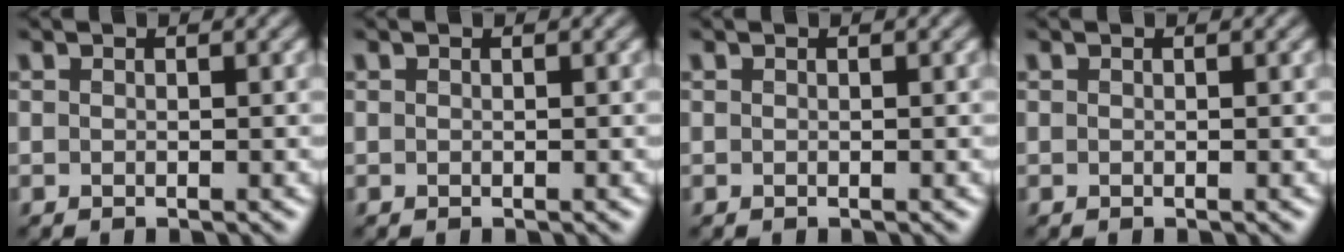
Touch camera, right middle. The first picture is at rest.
{"total": 0.0}
{"total": 0.0}
{"total": 0.0}